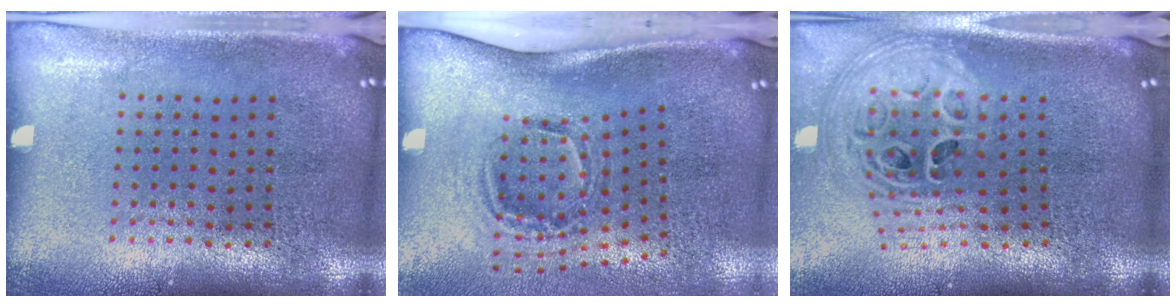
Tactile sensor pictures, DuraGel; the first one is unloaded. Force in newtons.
{"total": 2.0, "press": 1.2, "slide": 1.6}
{"total": 3.0, "press": 2.0, "slide": 2.2}